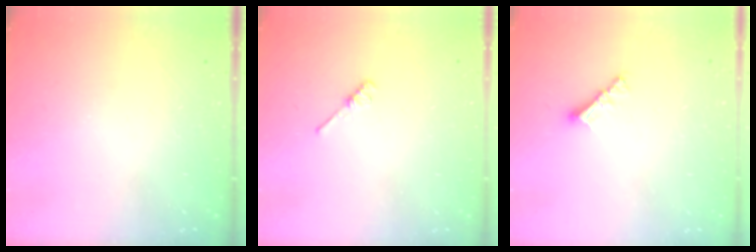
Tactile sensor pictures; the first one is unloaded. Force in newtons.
{"total": 2.7, "press": 2.7, "slide": 0.4}
{"total": 3.4, "press": 3.4, "slide": 0.2}